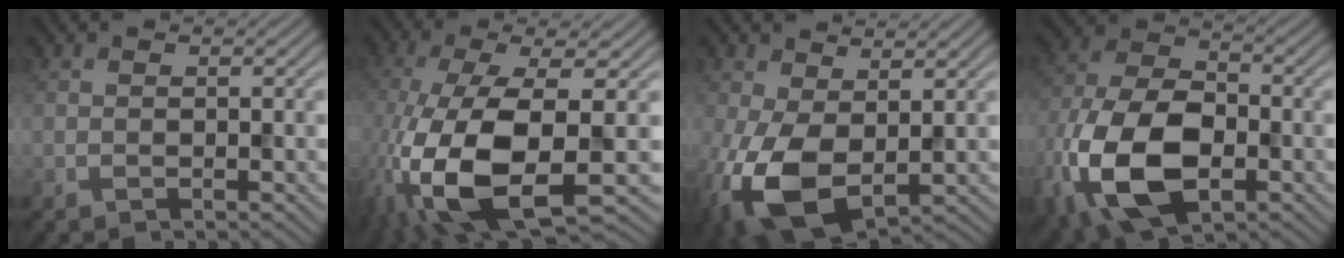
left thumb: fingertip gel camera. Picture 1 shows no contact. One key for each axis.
{"total": 15.2, "fx": -4.9, "fy": 5.7, "fz": 13.1, "tx": -0.312, "ty": -0.044, "tz": -0.080}
{"total": 9.8, "fx": -1.2, "fy": 5.8, "fz": 7.9, "tx": -0.203, "ty": -0.013, "tz": -0.027}
{"total": 16.3, "fx": -5.9, "fy": 9.2, "fz": 12.0, "tx": -0.282, "ty": -0.029, "tz": -0.123}